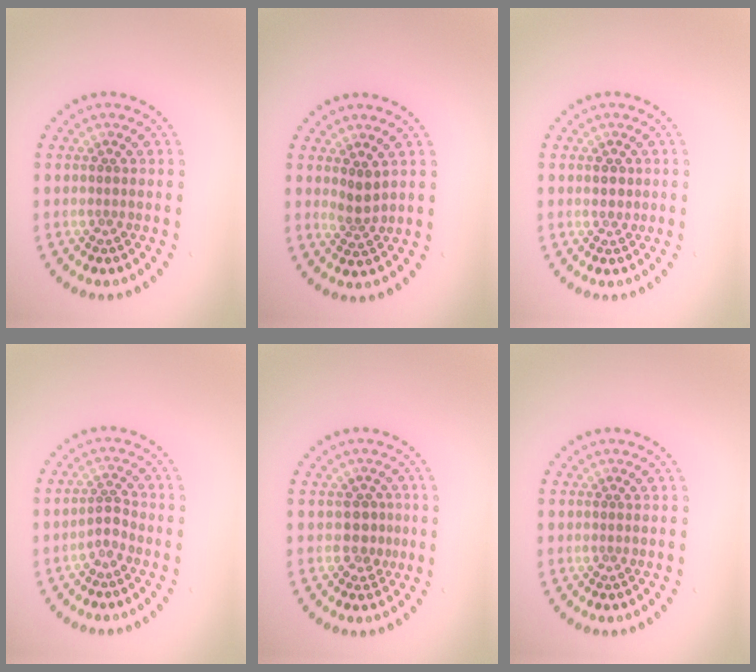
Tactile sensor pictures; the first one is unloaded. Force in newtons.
{"total": 1.6, "press": 1.3, "slide": 1.0}
{"total": 1.3, "press": 1.2, "slide": 0.3}
{"total": 1.5, "press": 1.1, "slide": 1.0}
{"total": 2.0, "press": 1.5, "slide": 1.2}
{"total": 0.0}